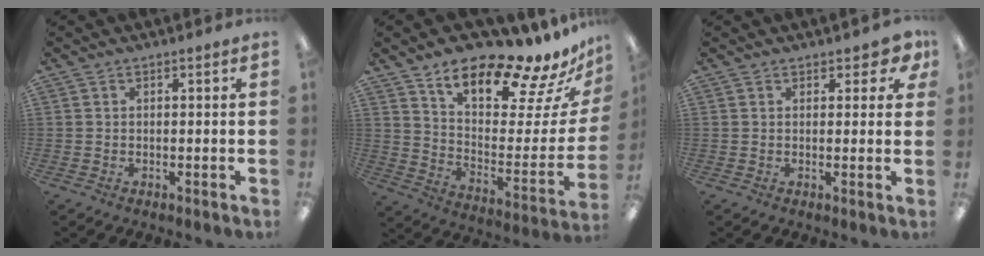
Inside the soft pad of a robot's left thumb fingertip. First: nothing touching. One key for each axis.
{"total": 17.2, "fx": 15.1, "fy": 4.1, "fz": 7.1, "tx": -0.107, "ty": -0.127, "tz": 0.249}
{"total": 3.4, "fx": 2.2, "fy": 1.9, "fz": 1.7, "tx": -0.013, "ty": -0.003, "tz": 0.037}